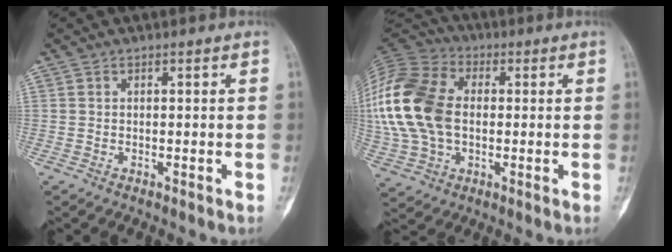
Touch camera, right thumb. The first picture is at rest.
{"total": 23.0, "force": [0.5, 15.6, 16.9], "torque": [-0.387, 0.011, 0.011]}